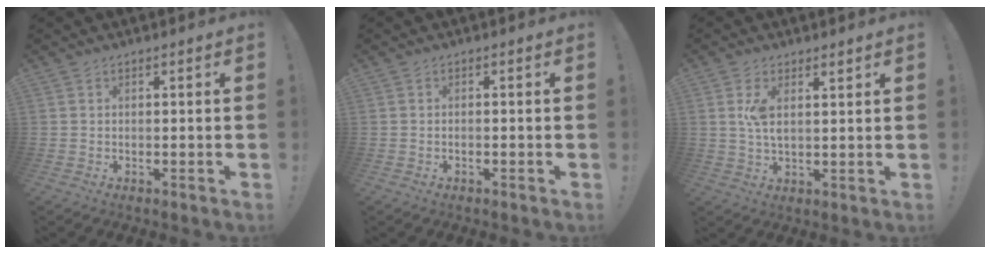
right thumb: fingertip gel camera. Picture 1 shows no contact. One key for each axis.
{"total": 0.6, "fx": -0.5, "fy": 0.2, "fz": 0.3, "tx": -0.003, "ty": 0.002, "tz": -0.009}
{"total": 5.3, "fx": 2.1, "fy": 2.2, "fz": 4.3, "tx": -0.077, "ty": -0.006, "tz": 0.035}